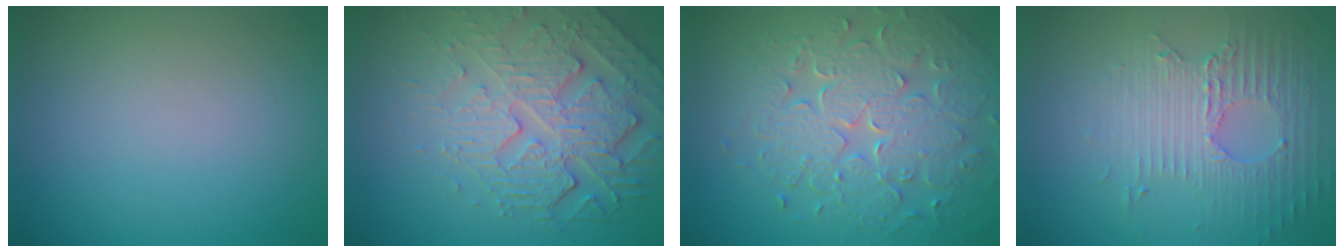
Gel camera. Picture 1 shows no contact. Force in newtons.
{"total": 5.2, "press": 4.7, "slide": 2.2}
{"total": 7.8, "press": 5.6, "slide": 5.4}
{"total": 4.5, "press": 3.1, "slide": 3.2}